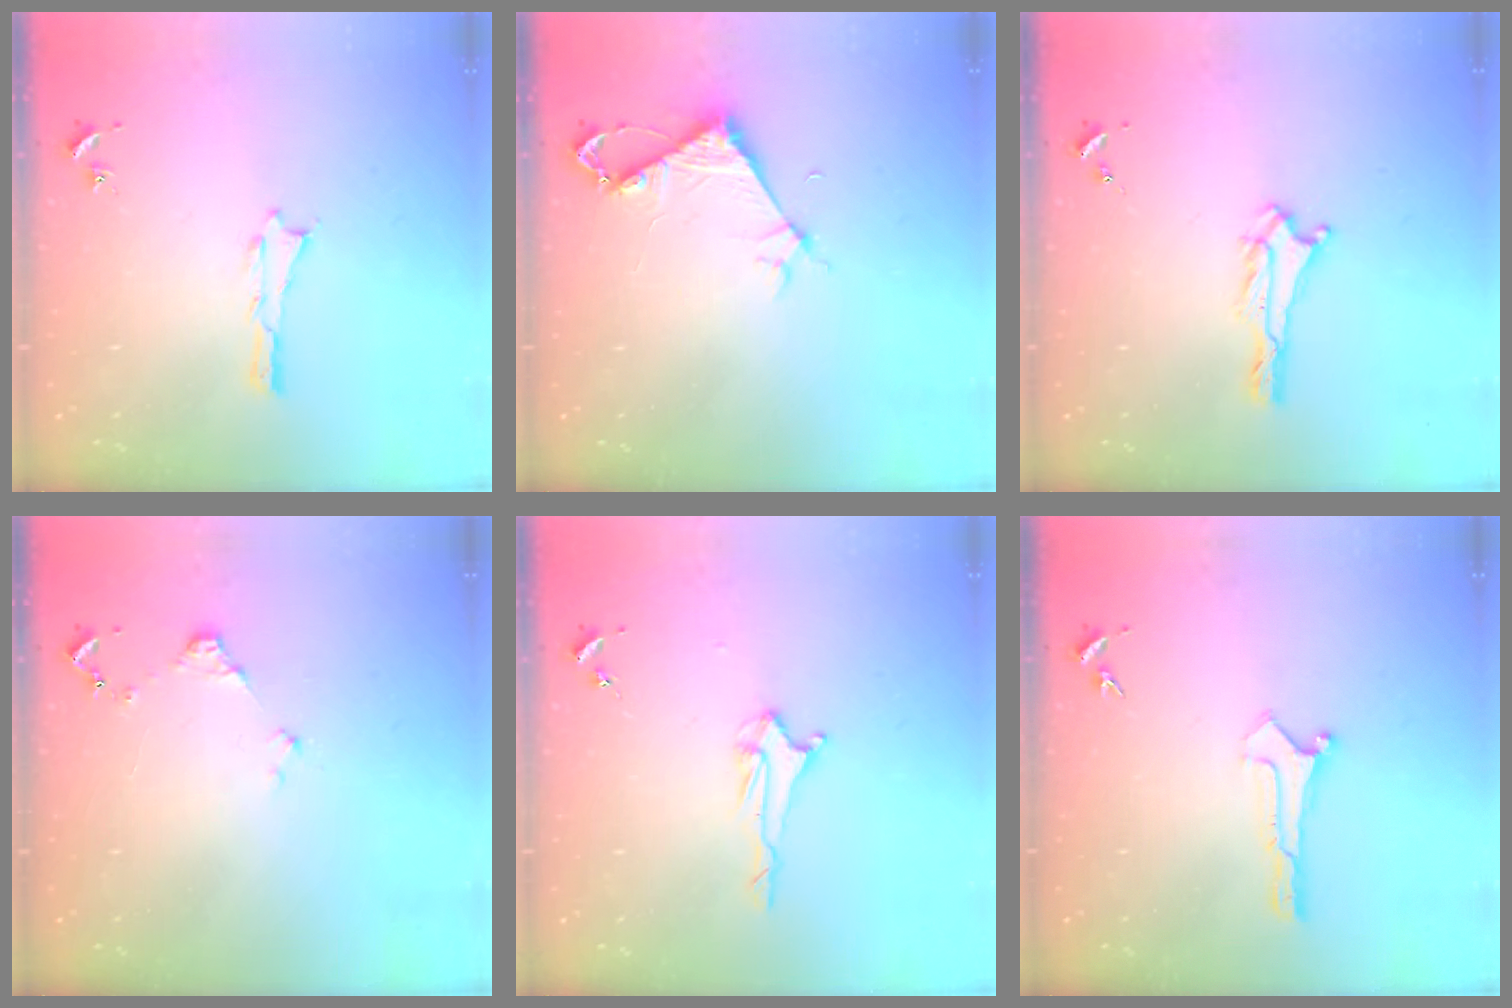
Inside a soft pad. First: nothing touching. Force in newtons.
{"total": 3.9, "press": 3.8, "slide": 0.3}
{"total": 0.6, "press": 0.6, "slide": 0.1}
{"total": 1.2, "press": 1.2, "slide": 0.2}
{"total": 2.1, "press": 2.0, "slide": 0.4}
{"total": 0.0}